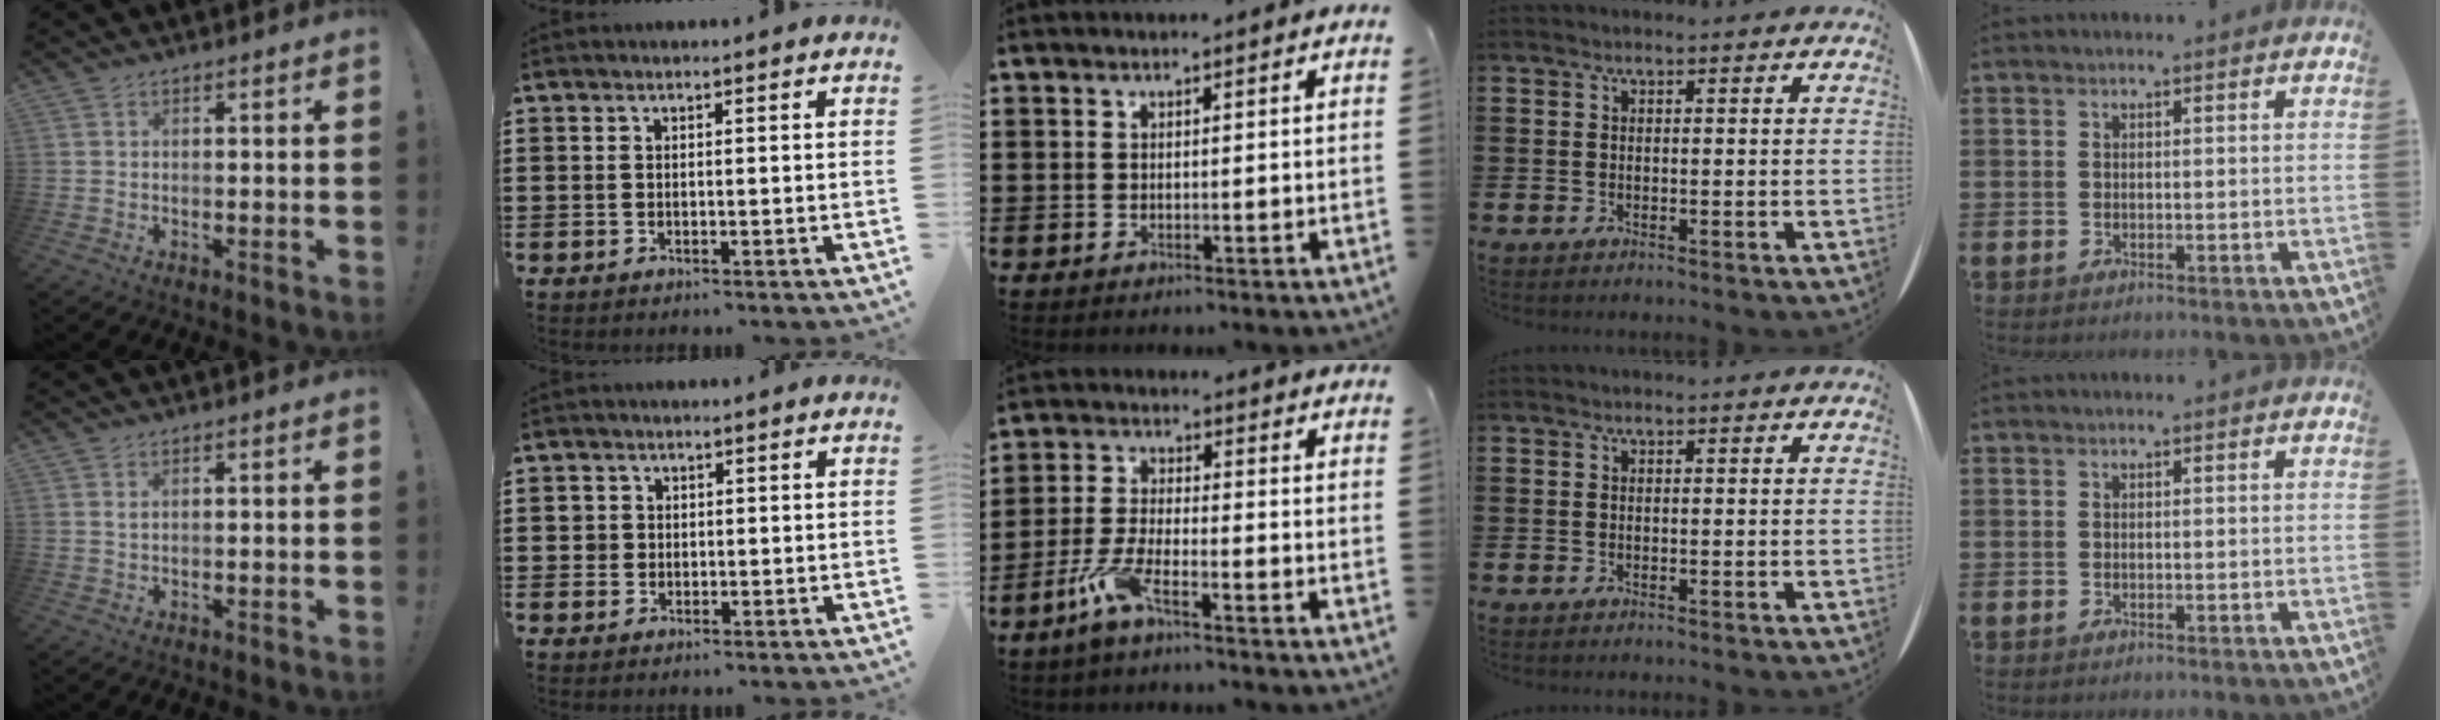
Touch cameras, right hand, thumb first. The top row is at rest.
{"thumb": {"total": 1.3, "force": [0.7, 0.3, 1.0], "torque": [-0.015, -0.001, 0.011]}, "index": {"total": 1.6, "force": [0.2, 1.5, 0.3], "torque": [-0.011, 0.008, 0.002]}, "middle": {"total": 6.0, "force": [-4.1, 1.1, 4.3], "torque": [-0.103, -0.008, -0.079]}}